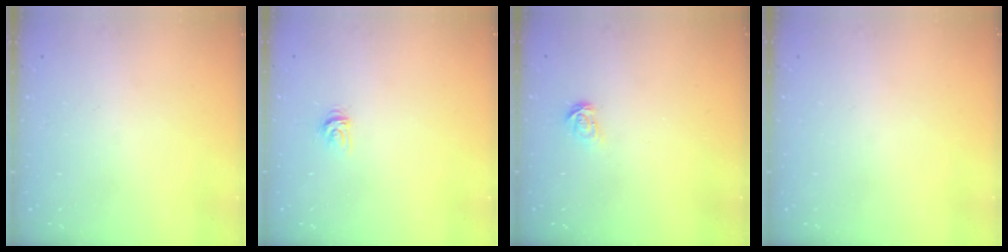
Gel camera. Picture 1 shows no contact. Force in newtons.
{"total": 3.4, "press": 3.4, "slide": 0.4}
{"total": 3.7, "press": 3.7, "slide": 0.3}
{"total": 0.0}